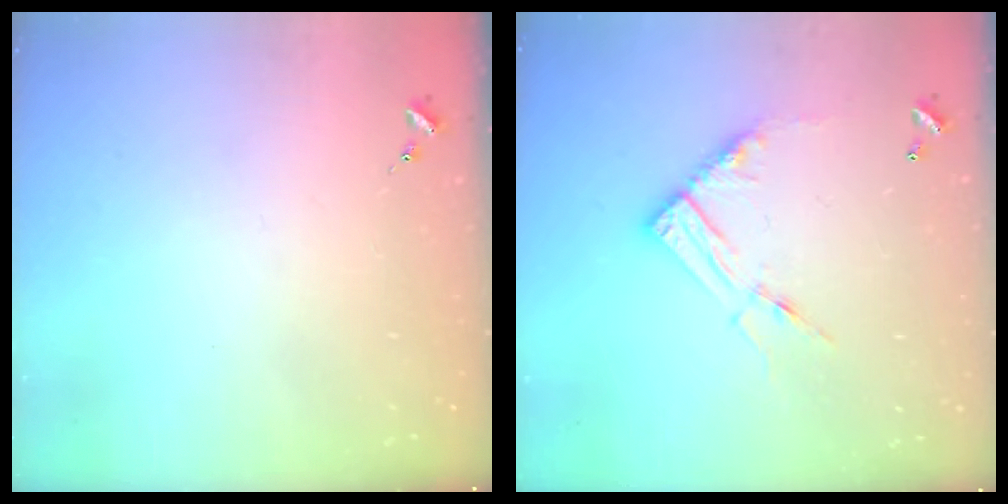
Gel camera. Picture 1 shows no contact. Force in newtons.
{"total": 12.6, "press": 12.6, "slide": 1.2}